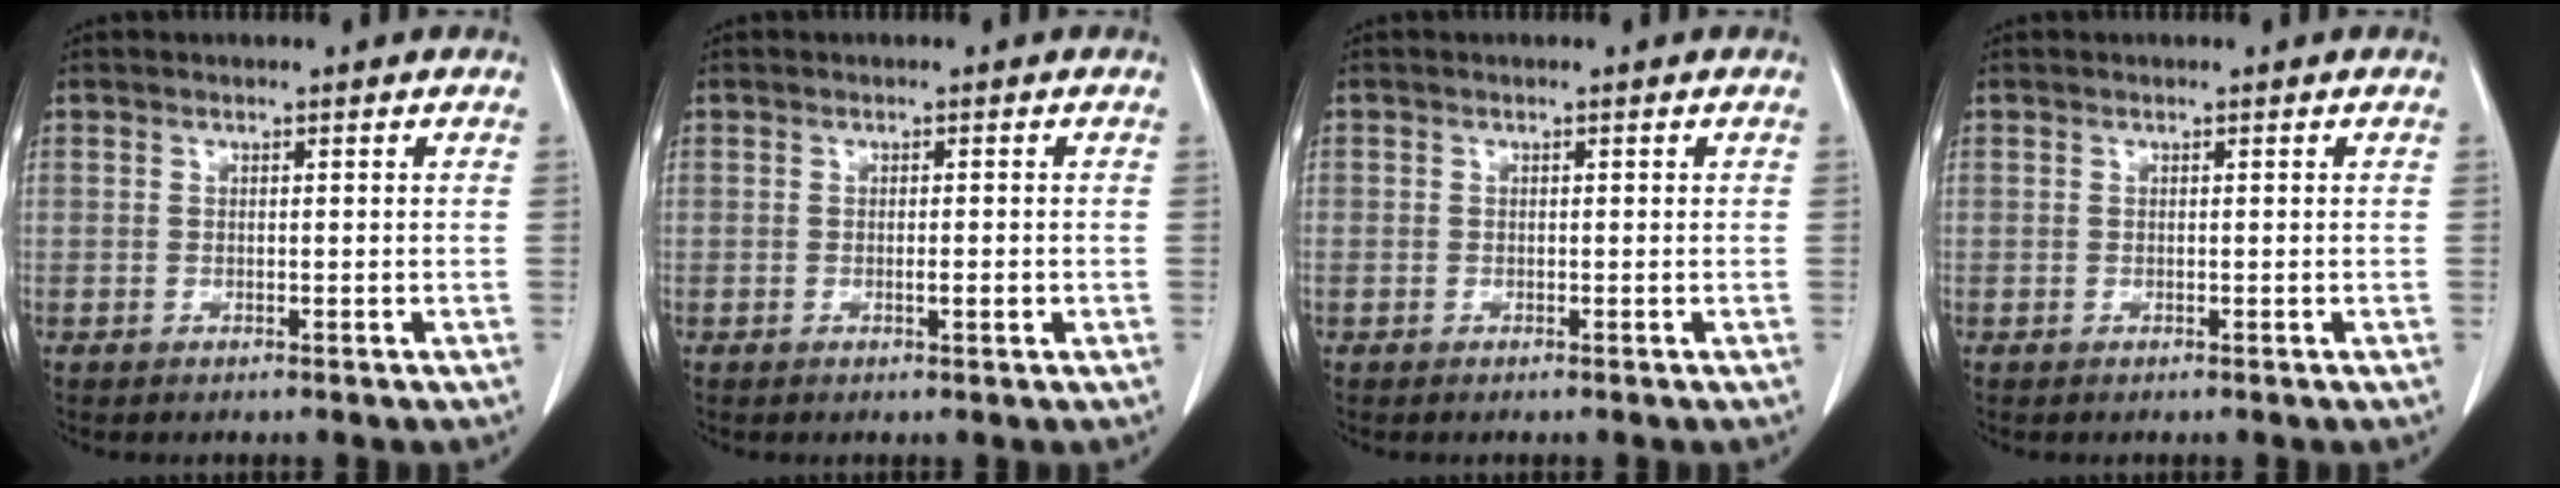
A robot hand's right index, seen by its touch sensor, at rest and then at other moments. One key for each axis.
{"total": 1.5, "fx": -0.4, "fy": 0.2, "fz": 1.4, "tx": -0.024, "ty": -0.001, "tz": -0.006}
{"total": 0.5, "fx": -0.2, "fy": 0.5, "fz": 0.1, "tx": -0.005, "ty": 0.003, "tz": -0.006}
{"total": 0.0}